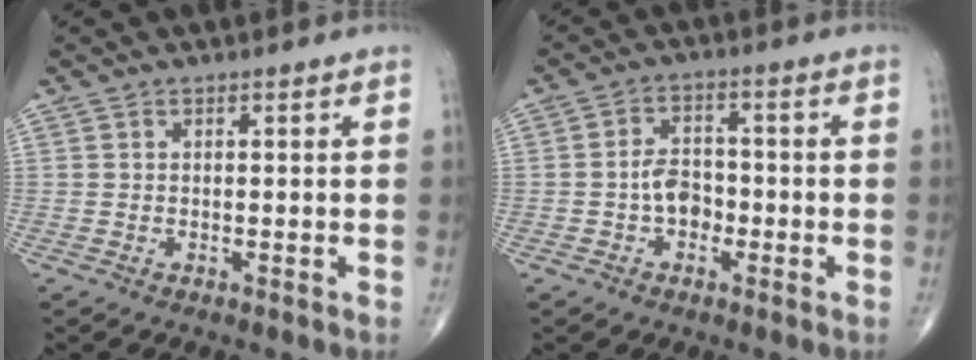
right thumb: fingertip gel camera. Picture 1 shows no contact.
{"total": 5.4, "force": [-1.4, 3.8, 3.5], "torque": [-0.044, 0.023, -0.032]}